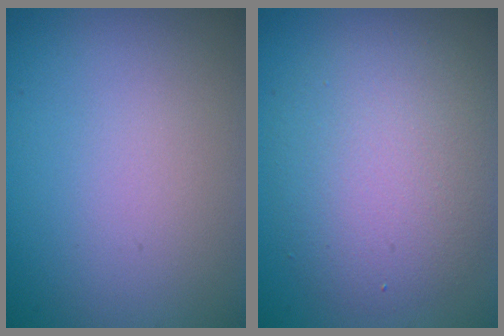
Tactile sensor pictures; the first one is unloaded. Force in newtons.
{"total": 5.7, "press": 5.7, "slide": 0.3}